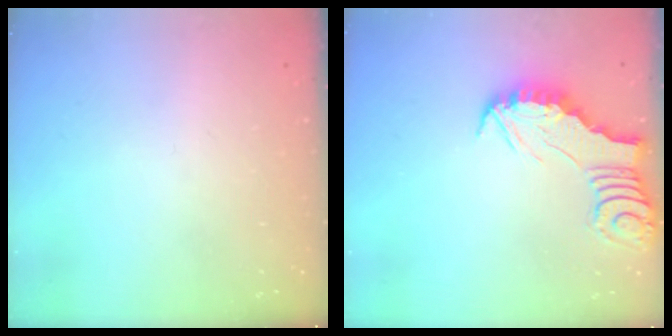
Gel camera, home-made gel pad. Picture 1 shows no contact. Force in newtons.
{"total": 2.5, "press": 2.5, "slide": 0.2}